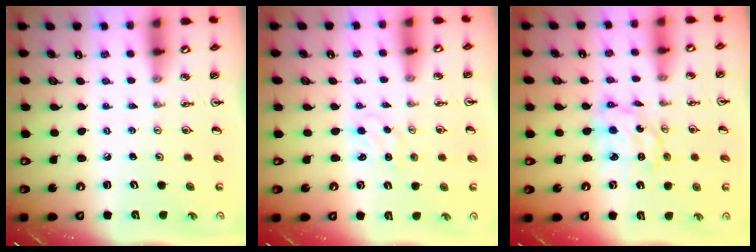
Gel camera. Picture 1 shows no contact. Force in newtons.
{"total": 1.5, "press": 1.5, "slide": 0.2}
{"total": 5.9, "press": 5.9, "slide": 0.5}